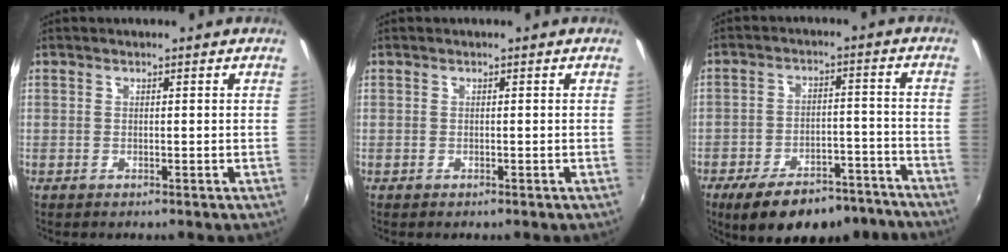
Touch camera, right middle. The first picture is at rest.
{"total": 0.0}
{"total": 17.0, "force": [-13.6, 5.9, 8.3], "torque": [-0.144, 0.002, -0.181]}